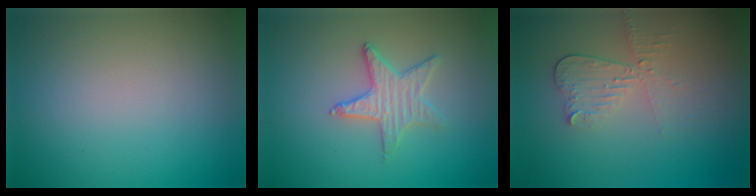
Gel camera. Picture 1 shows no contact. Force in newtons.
{"total": 2.8, "press": 2.8, "slide": 0.4}
{"total": 3.0, "press": 2.6, "slide": 1.4}